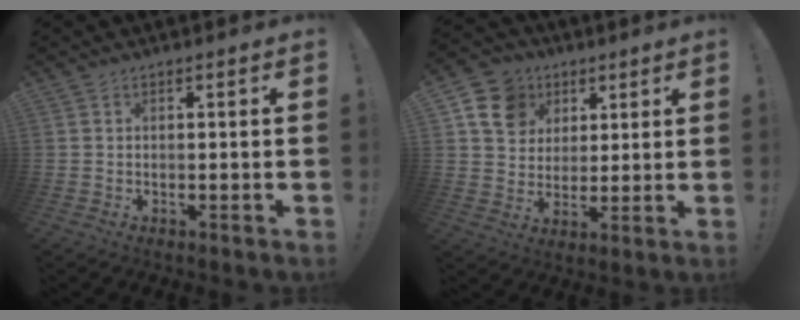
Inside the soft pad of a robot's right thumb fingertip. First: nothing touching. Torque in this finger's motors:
{"motor_torque": [-0.06, 0.22, 0.34, 0.19, 0.01]}